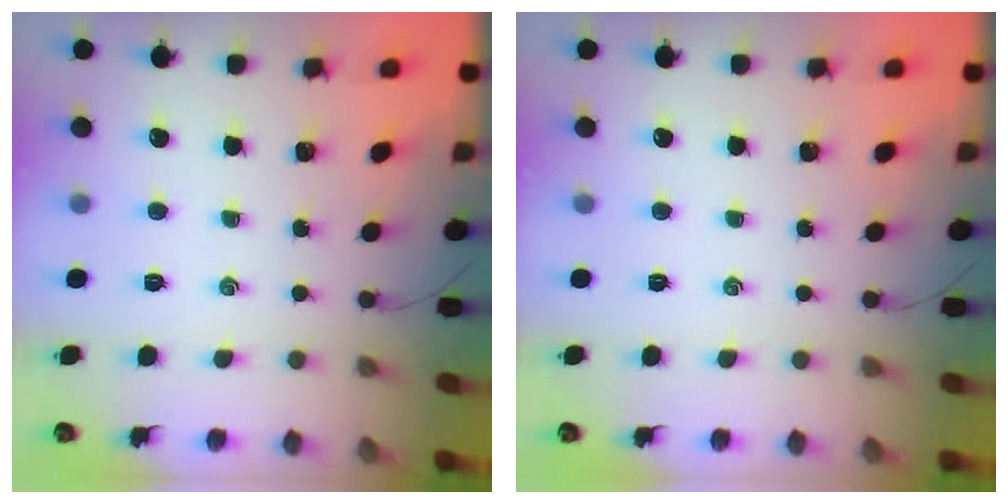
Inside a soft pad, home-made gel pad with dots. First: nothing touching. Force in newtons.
{"total": 0.0}